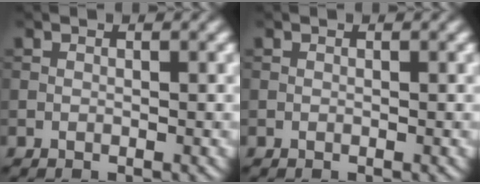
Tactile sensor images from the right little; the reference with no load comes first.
{"total": 0.0}